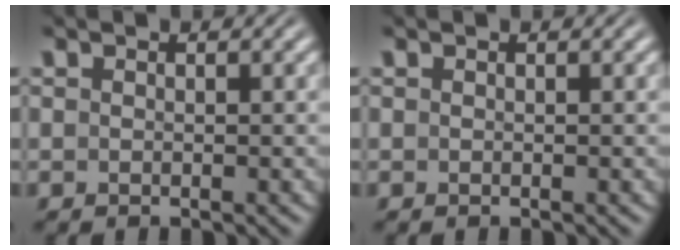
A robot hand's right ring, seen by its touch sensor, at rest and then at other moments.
{"total": 0.0}